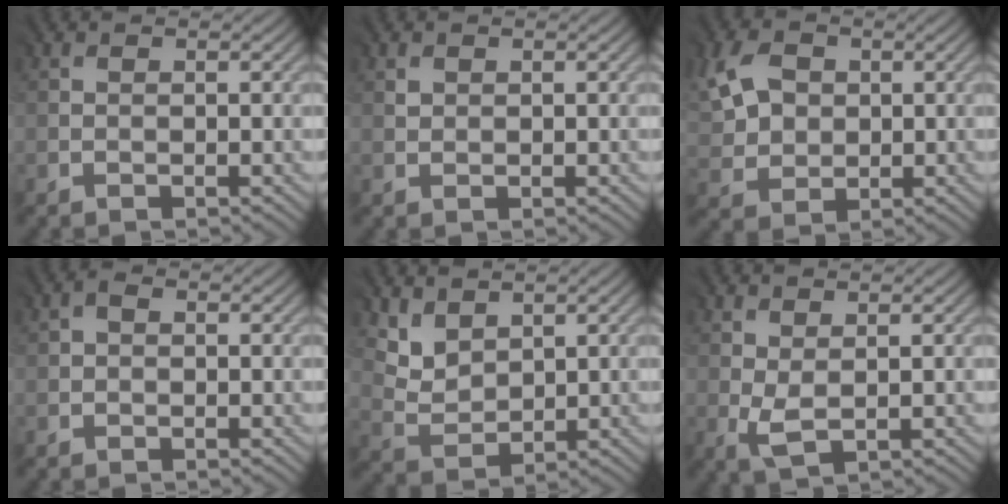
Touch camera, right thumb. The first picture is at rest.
{"total": 0.9, "force": [0.6, 0.7, 0.1], "torque": [-0.001, 0.000, 0.012]}
{"total": 7.4, "force": [2.3, 5.7, 4.2], "torque": [-0.128, 0.014, 0.039]}
{"total": 1.0, "force": [0.1, 0.9, 0.5], "torque": [-0.004, 0.003, -0.002]}
{"total": 4.0, "force": [3.0, 2.3, 1.3], "torque": [-0.041, -0.009, 0.069]}
{"total": 2.3, "force": [0.3, 1.4, 1.8], "torque": [-0.058, -0.003, 0.009]}